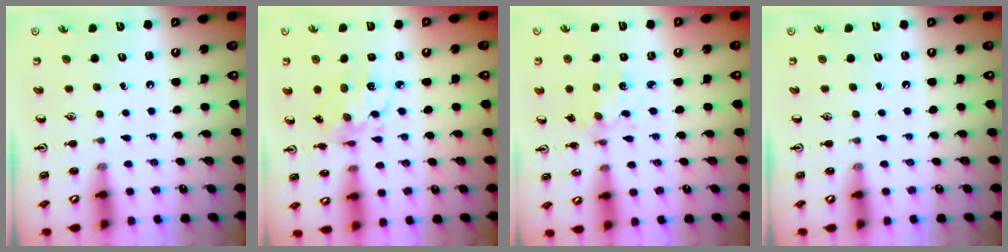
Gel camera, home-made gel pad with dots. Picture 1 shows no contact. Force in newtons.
{"total": 9.5, "press": 9.5, "slide": 0.6}
{"total": 1.4, "press": 1.4, "slide": 0.3}
{"total": 0.0}